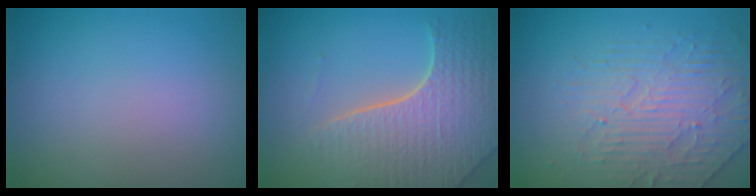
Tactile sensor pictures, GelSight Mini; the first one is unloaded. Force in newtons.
{"total": 7.7, "press": 5.6, "slide": 5.3}
{"total": 3.9, "press": 3.8, "slide": 0.8}